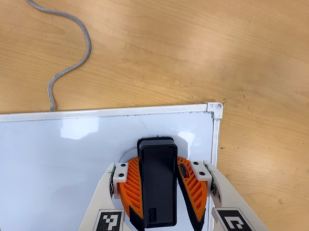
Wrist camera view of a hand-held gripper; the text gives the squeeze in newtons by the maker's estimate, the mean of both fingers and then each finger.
{"total": 13.7, "left": 15.7, "right": 11.8}